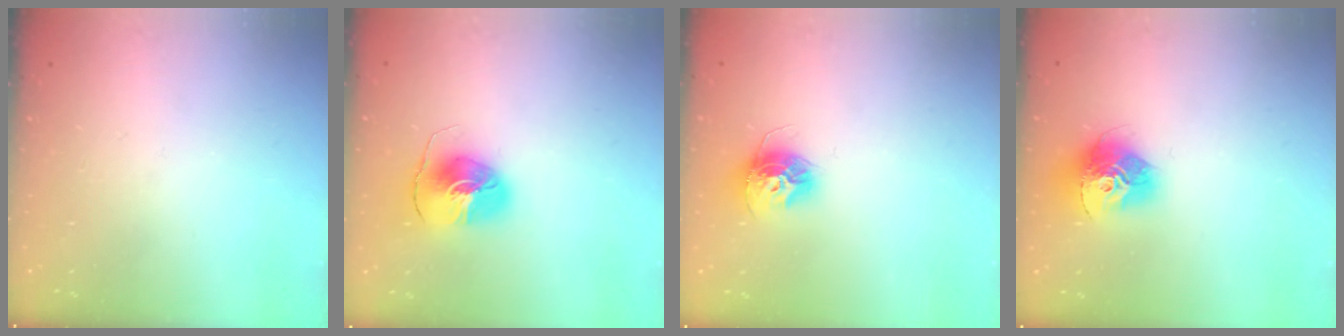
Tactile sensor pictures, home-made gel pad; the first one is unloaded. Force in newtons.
{"total": 8.3, "press": 8.2, "slide": 0.9}
{"total": 11.9, "press": 11.9, "slide": 0.9}
{"total": 14.4, "press": 14.3, "slide": 1.3}